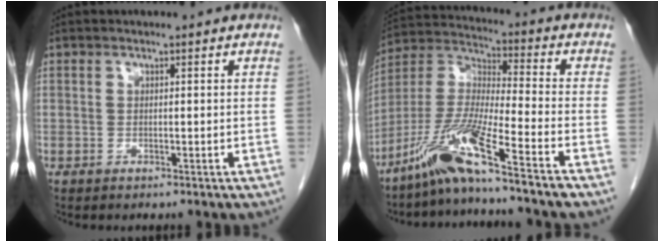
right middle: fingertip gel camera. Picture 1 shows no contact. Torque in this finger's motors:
{"motor_torque": [1.11, -1.03, 0.26, 0.10]}